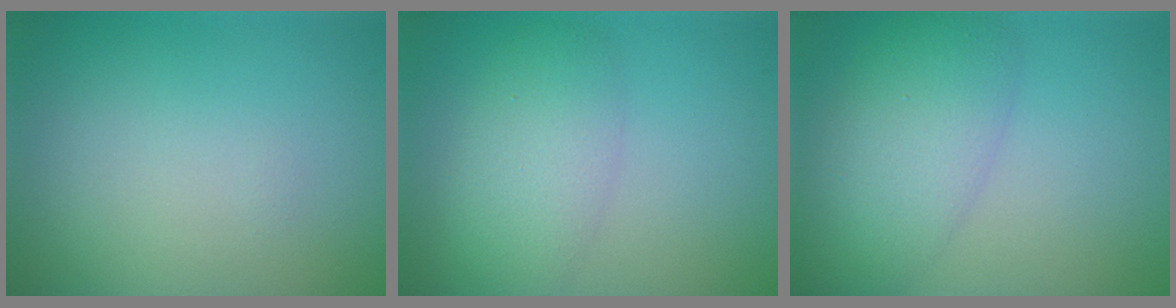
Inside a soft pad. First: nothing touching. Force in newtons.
{"total": 3.8, "press": 3.8, "slide": 0.0}
{"total": 3.9, "press": 3.9, "slide": 0.4}